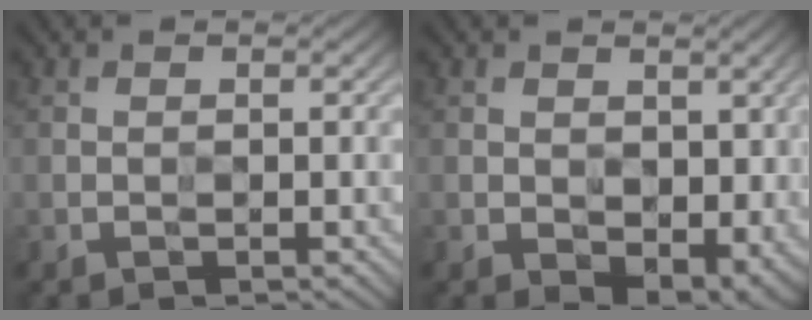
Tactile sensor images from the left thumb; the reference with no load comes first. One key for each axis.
{"total": 4.3, "fx": 0.3, "fy": 3.0, "fz": 3.0, "tx": -0.055, "ty": -0.019, "tz": 0.008}